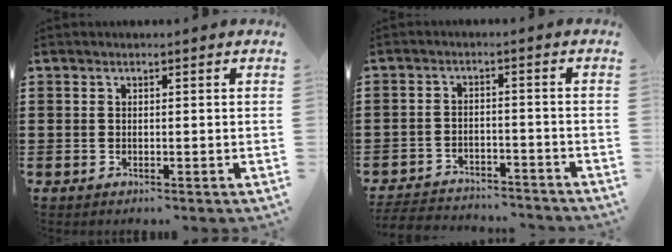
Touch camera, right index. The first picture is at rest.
{"total": 3.8, "force": [-3.8, 0.3, 0.3], "torque": [-0.017, -0.003, -0.080]}